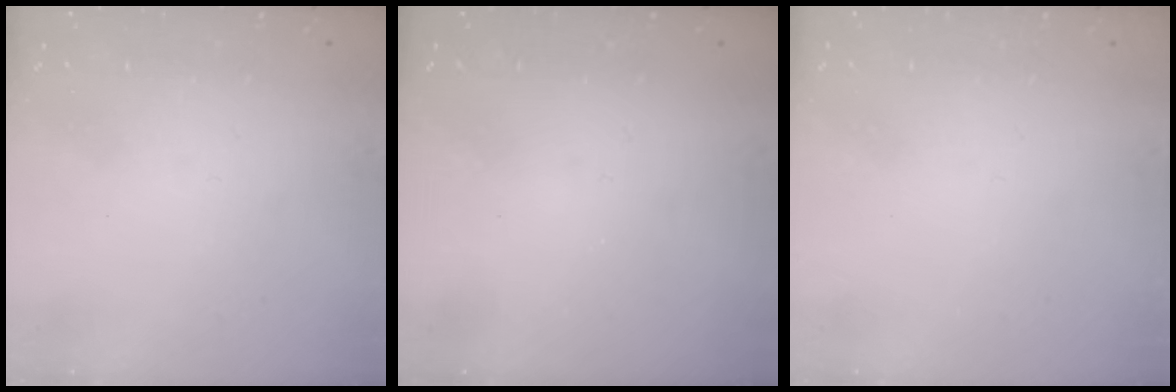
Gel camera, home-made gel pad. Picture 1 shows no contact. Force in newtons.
{"total": 0.0}
{"total": 0.0}